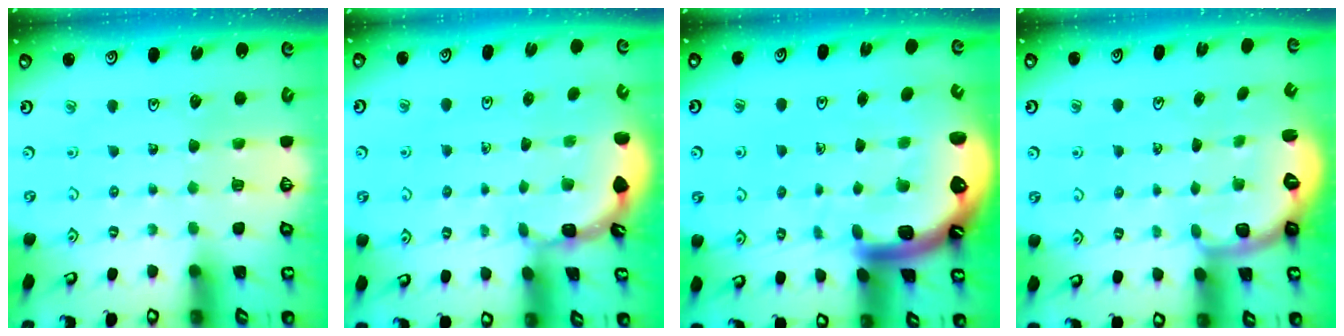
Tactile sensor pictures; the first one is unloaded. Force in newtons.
{"total": 1.5, "press": 1.5, "slide": 0.1}
{"total": 6.7, "press": 6.6, "slide": 0.9}
{"total": 2.7, "press": 1.6, "slide": 2.1}